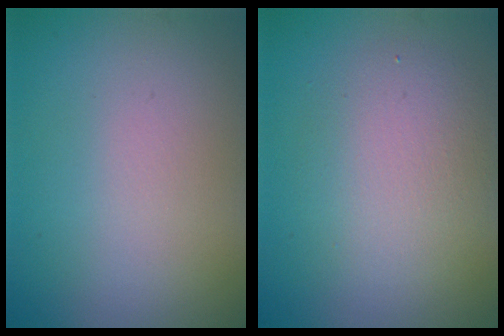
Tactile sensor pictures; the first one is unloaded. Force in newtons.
{"total": 3.9, "press": 3.9, "slide": 0.2}